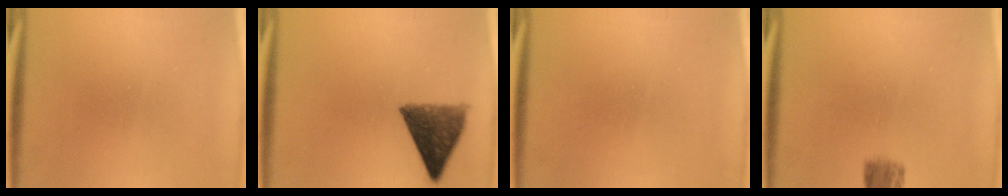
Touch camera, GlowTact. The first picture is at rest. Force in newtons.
{"total": 8.8}
{"total": 1.7}
{"total": 3.7}